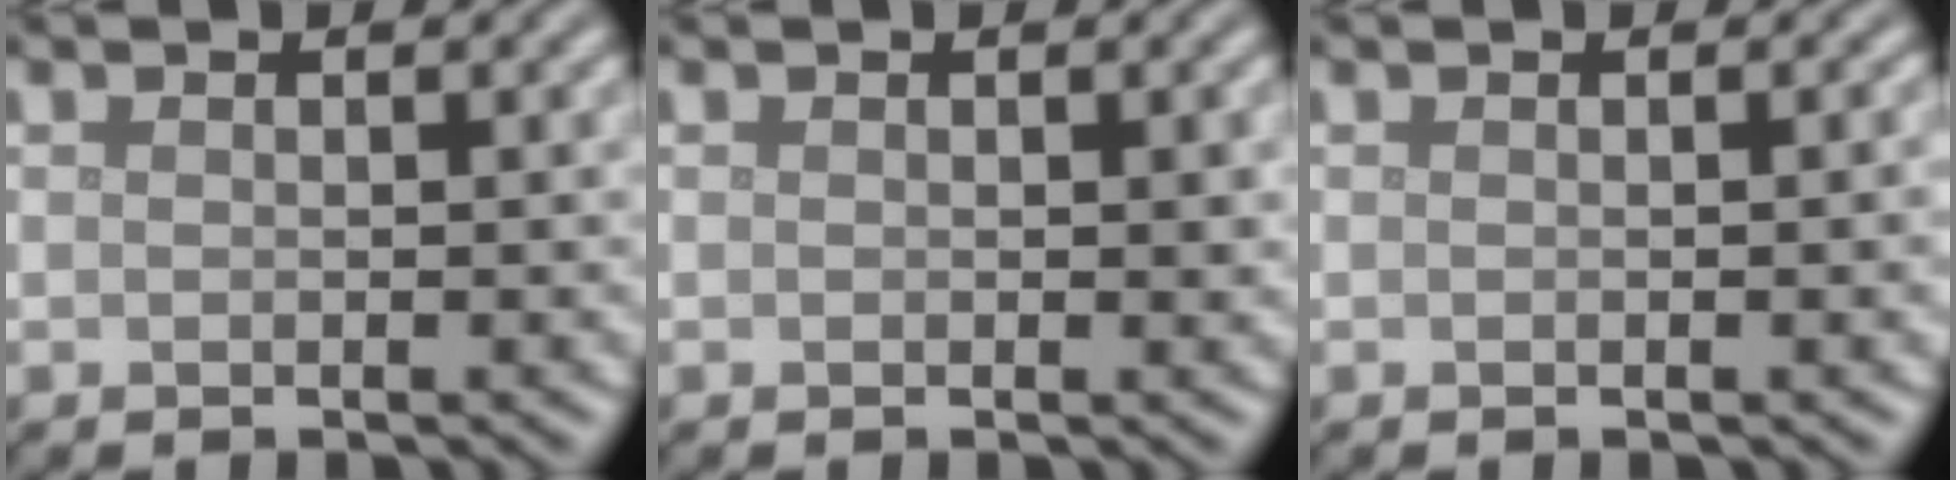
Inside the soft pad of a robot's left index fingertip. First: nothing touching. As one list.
[{"total": 0.5, "force": [0.0, 0.3, 0.4], "torque": [-0.003, -0.003, 0.000]}, {"total": 1.7, "force": [0.0, 0.5, 1.7], "torque": [-0.016, 0.003, -0.003]}]